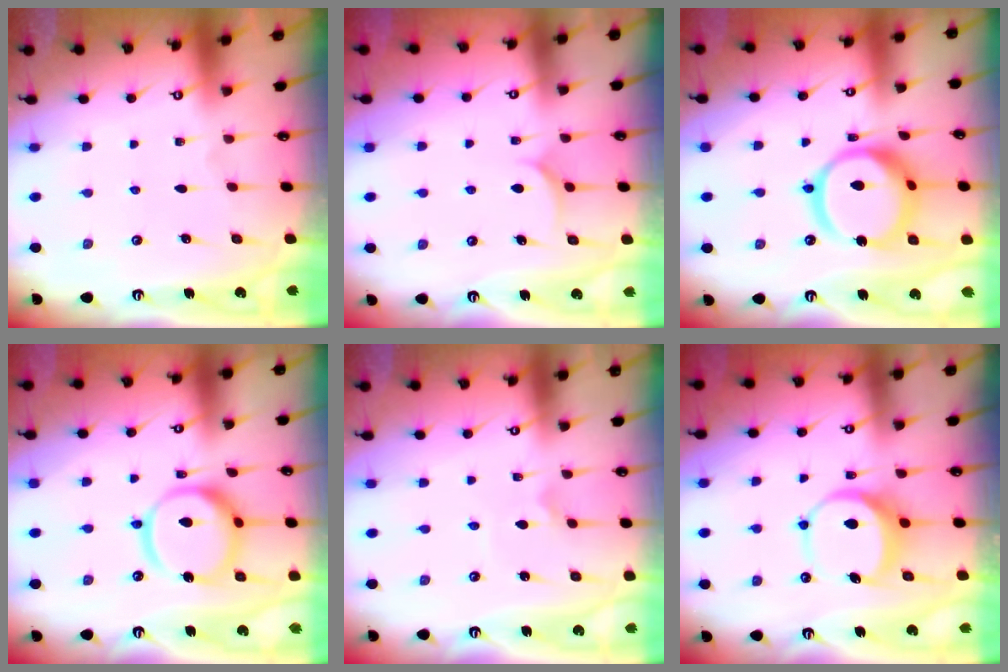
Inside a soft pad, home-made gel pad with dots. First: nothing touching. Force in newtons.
{"total": 6.2, "press": 6.2, "slide": 0.6}
{"total": 18.0, "press": 17.9, "slide": 1.9}
{"total": 14.2, "press": 14.1, "slide": 1.5}
{"total": 2.5, "press": 2.4, "slide": 0.5}
{"total": 7.9, "press": 7.9, "slide": 0.5}